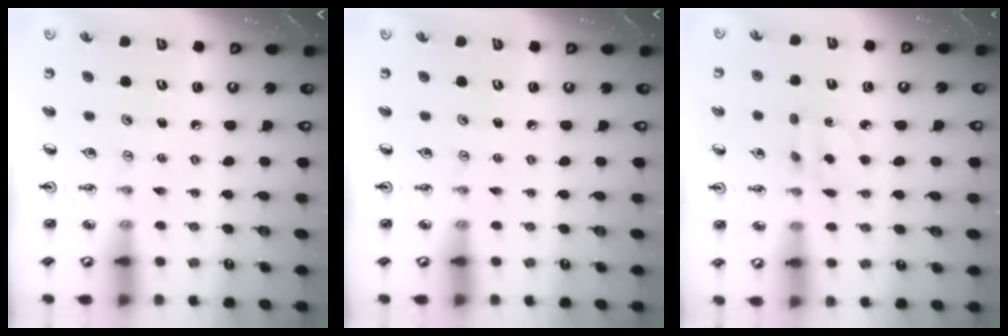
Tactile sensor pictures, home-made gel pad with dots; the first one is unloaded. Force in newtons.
{"total": 0.0}
{"total": 2.3, "press": 2.1, "slide": 0.8}